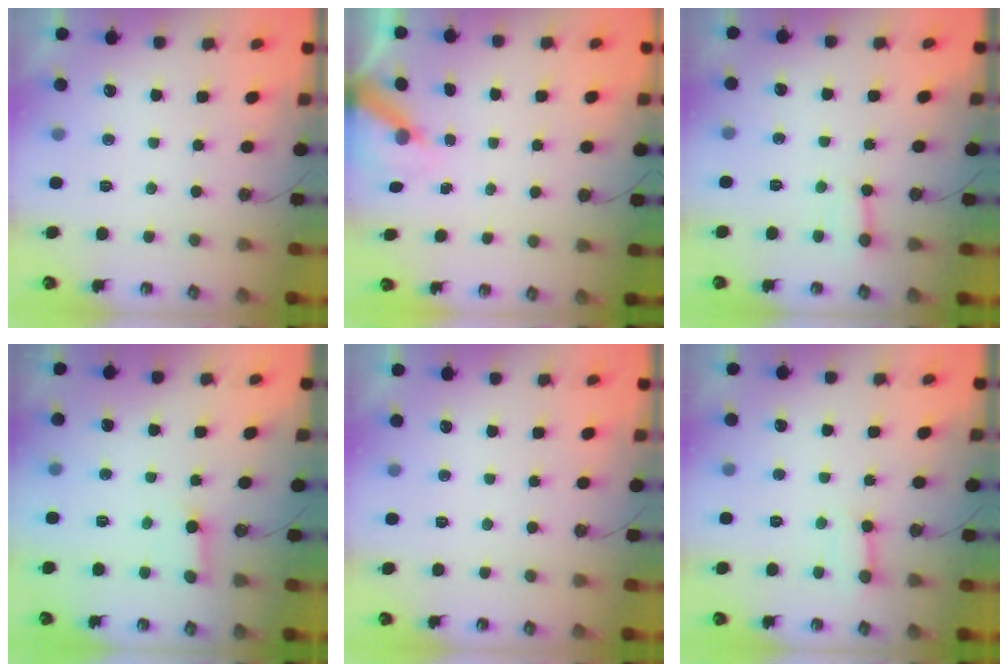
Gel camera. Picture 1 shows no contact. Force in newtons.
{"total": 6.0, "press": 6.0, "slide": 0.5}
{"total": 3.0, "press": 2.9, "slide": 0.3}
{"total": 2.8, "press": 2.7, "slide": 0.3}
{"total": 0.0}
{"total": 5.4, "press": 5.4, "slide": 0.7}